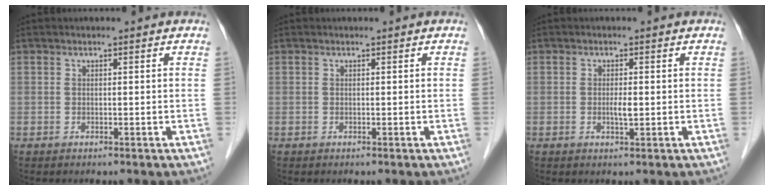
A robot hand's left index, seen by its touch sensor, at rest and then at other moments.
{"total": 0.0}
{"total": 1.7, "force": [-0.2, 0.3, 1.7], "torque": [-0.033, 0.000, -0.003]}